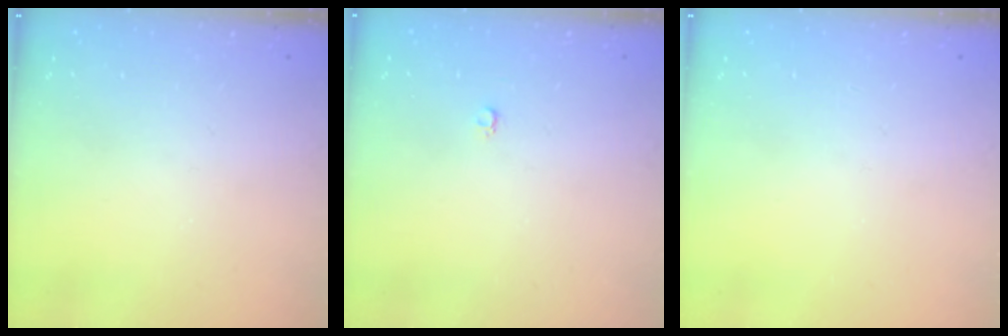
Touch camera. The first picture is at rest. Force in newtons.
{"total": 2.6, "press": 2.6, "slide": 0.3}
{"total": 0.0}